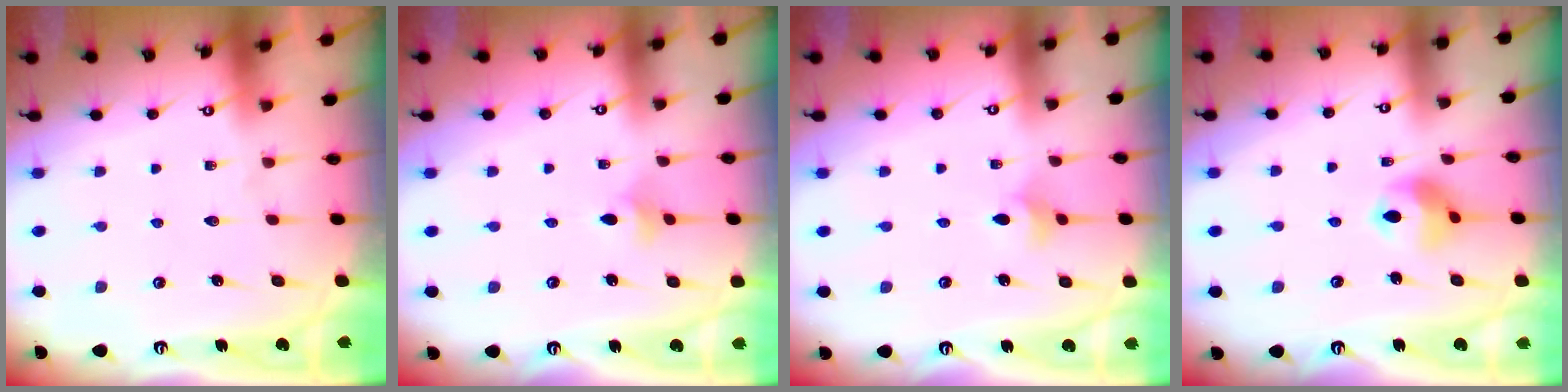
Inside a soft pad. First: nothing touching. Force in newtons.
{"total": 2.6, "press": 2.5, "slide": 0.5}
{"total": 3.3, "press": 3.2, "slide": 0.8}
{"total": 9.0, "press": 8.9, "slide": 1.1}